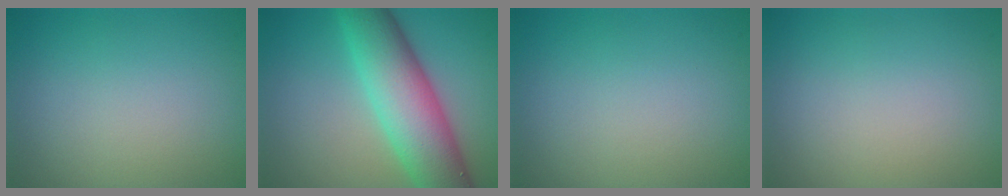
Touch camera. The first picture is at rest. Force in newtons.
{"total": 9.1, "press": 9.1, "slide": 0.4}
{"total": 0.0}
{"total": 0.0}